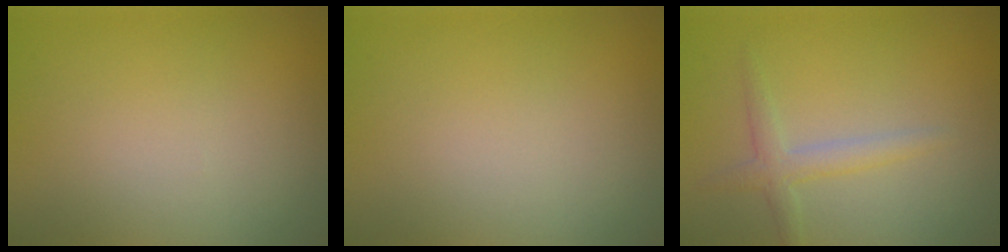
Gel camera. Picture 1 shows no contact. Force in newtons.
{"total": 0.0}
{"total": 2.2, "press": 2.2, "slide": 0.1}